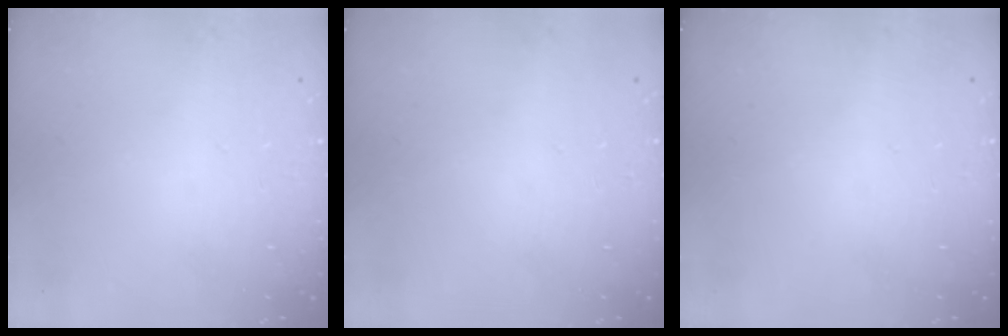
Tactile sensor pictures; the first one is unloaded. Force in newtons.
{"total": 0.0}
{"total": 0.0}